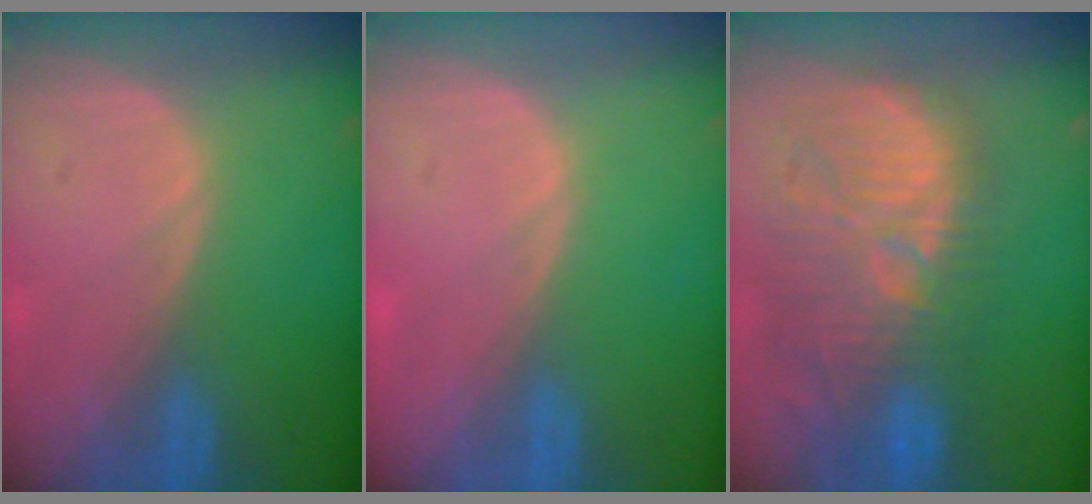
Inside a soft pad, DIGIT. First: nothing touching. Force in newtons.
{"total": 0.0}
{"total": 12.6, "press": 12.0, "slide": 4.1}